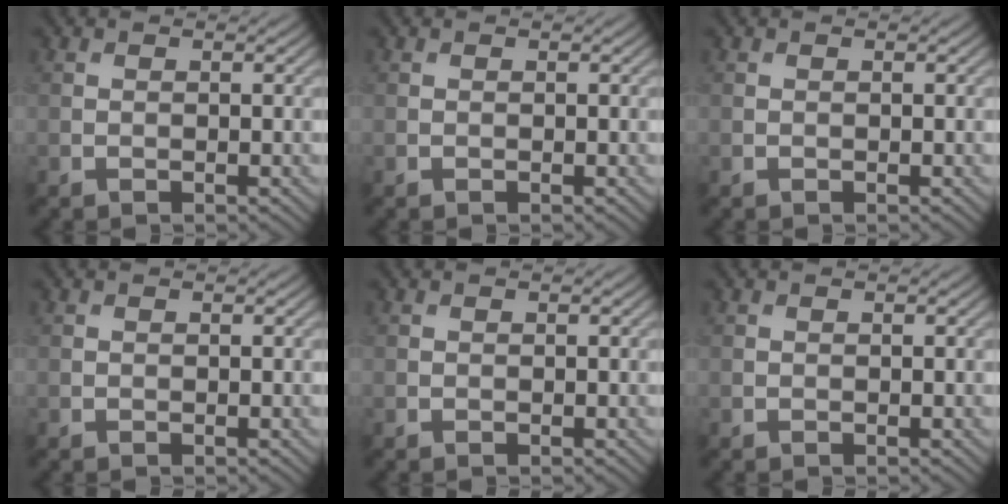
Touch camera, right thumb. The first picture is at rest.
{"total": 0.0}
{"total": 0.0}
{"total": 0.0}
{"total": 0.0}
{"total": 0.0}